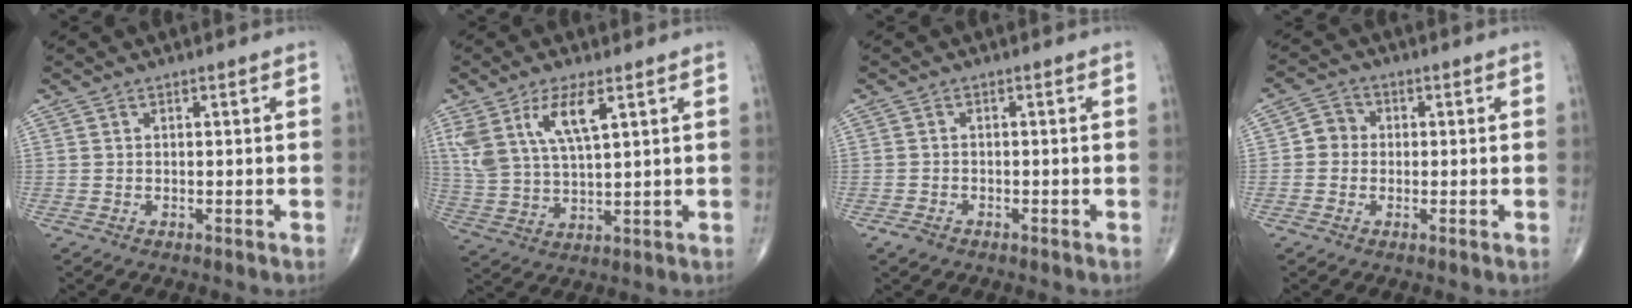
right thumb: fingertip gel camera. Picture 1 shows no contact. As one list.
[{"total": 10.5, "force": [4.9, 3.7, 8.5], "torque": [-0.182, -0.013, 0.105]}, {"total": 1.7, "force": [-1.2, 1.0, 0.7], "torque": [-0.016, 0.002, -0.020]}, {"total": 3.5, "force": [-0.2, 3.2, 1.3], "torque": [-0.003, 0.008, -0.013]}]